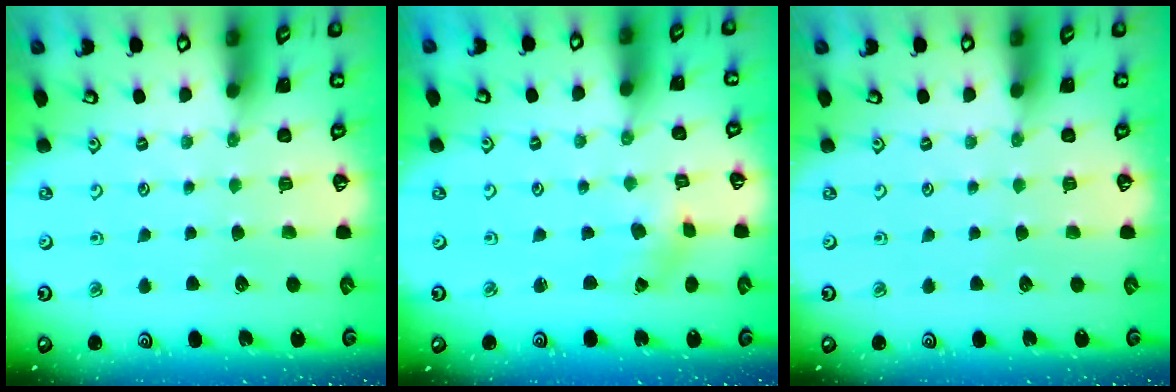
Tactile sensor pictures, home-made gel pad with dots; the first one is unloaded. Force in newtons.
{"total": 1.1, "press": 1.1, "slide": 0.2}
{"total": 0.0}